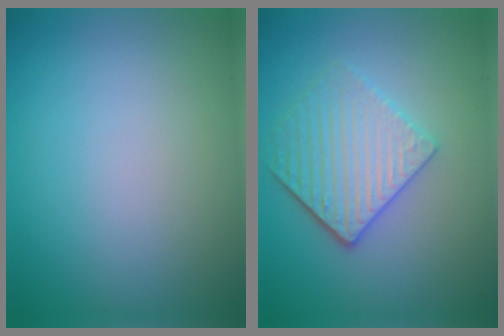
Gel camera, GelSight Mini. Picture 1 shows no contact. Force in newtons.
{"total": 4.1, "press": 3.5, "slide": 2.2}